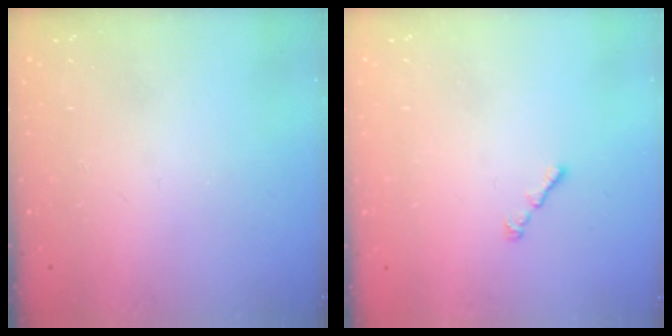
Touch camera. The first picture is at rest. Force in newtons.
{"total": 1.0, "press": 0.9, "slide": 0.5}